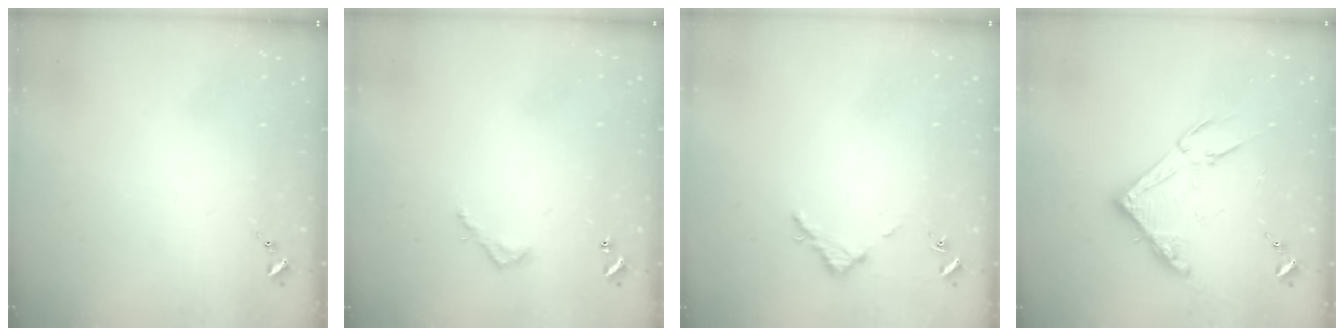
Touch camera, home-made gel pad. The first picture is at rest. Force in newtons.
{"total": 3.9, "press": 3.9, "slide": 0.3}
{"total": 2.8, "press": 2.8, "slide": 0.3}
{"total": 14.8, "press": 14.8, "slide": 0.4}